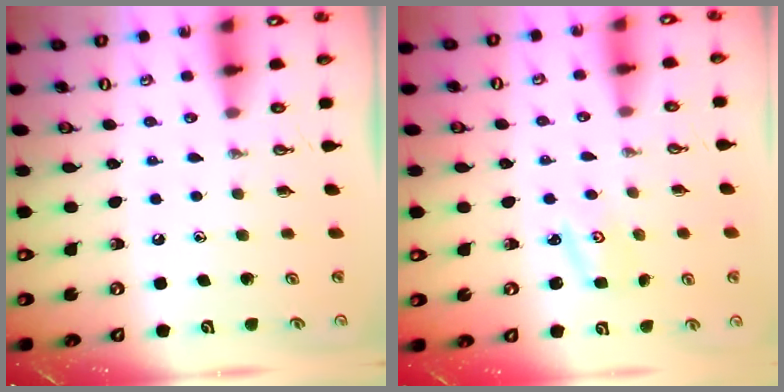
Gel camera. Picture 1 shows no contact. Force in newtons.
{"total": 3.0, "press": 2.9, "slide": 0.4}